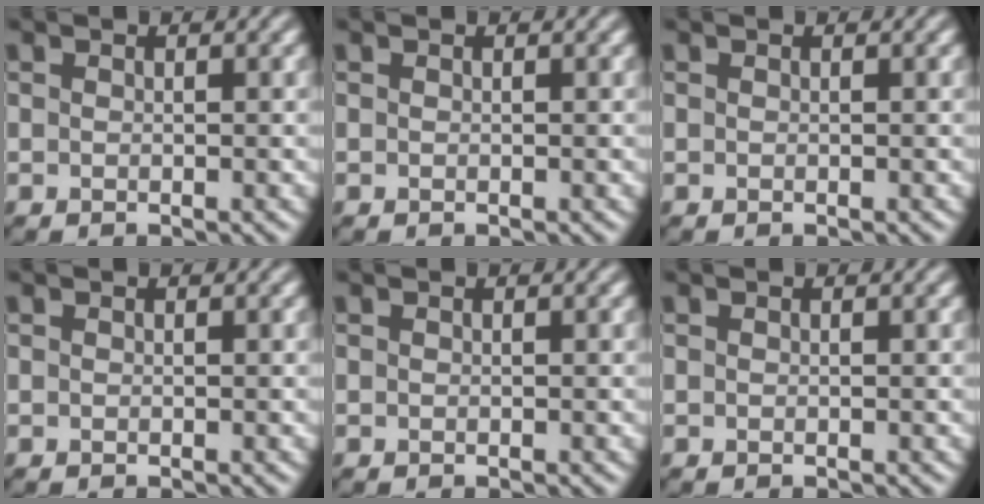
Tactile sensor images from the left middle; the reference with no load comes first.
{"total": 0.0}
{"total": 0.0}
{"total": 0.0}
{"total": 0.0}
{"total": 0.0}